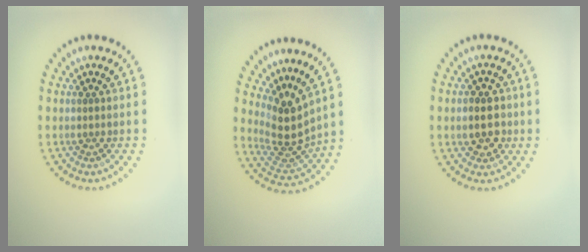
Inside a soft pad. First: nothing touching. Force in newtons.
{"total": 3.9, "press": 2.8, "slide": 2.8}
{"total": 3.1, "press": 3.0, "slide": 0.6}